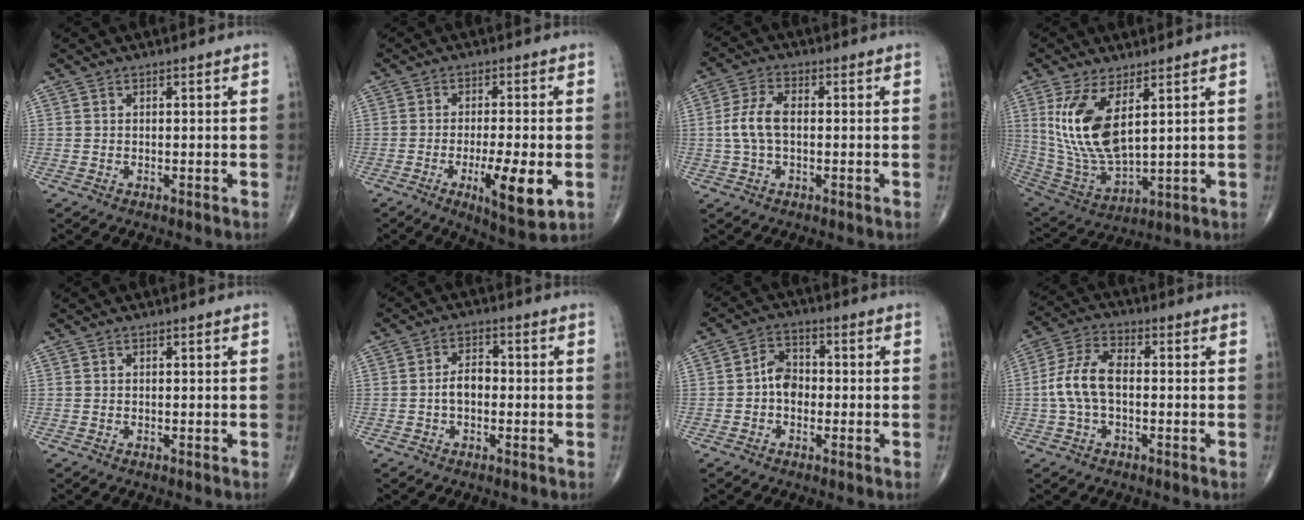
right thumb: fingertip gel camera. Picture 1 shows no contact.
{"total": 10.3, "force": [-3.0, 2.5, 9.6], "torque": [-0.150, -0.012, -0.044]}
{"total": 6.5, "force": [-0.2, 3.5, 5.4], "torque": [-0.123, 0.017, -0.008]}
{"total": 14.5, "force": [4.7, 6.2, 12.2], "torque": [-0.246, -0.030, 0.111]}
{"total": 0.0}
{"total": 4.2, "force": [-0.8, 2.6, 3.2], "torque": [-0.047, 0.019, -0.020]}
{"total": 5.1, "force": [-0.9, 3.9, 3.3], "torque": [-0.037, 0.020, -0.027]}
{"total": 8.8, "force": [-0.8, 4.7, 7.4], "torque": [-0.159, 0.030, -0.021]}